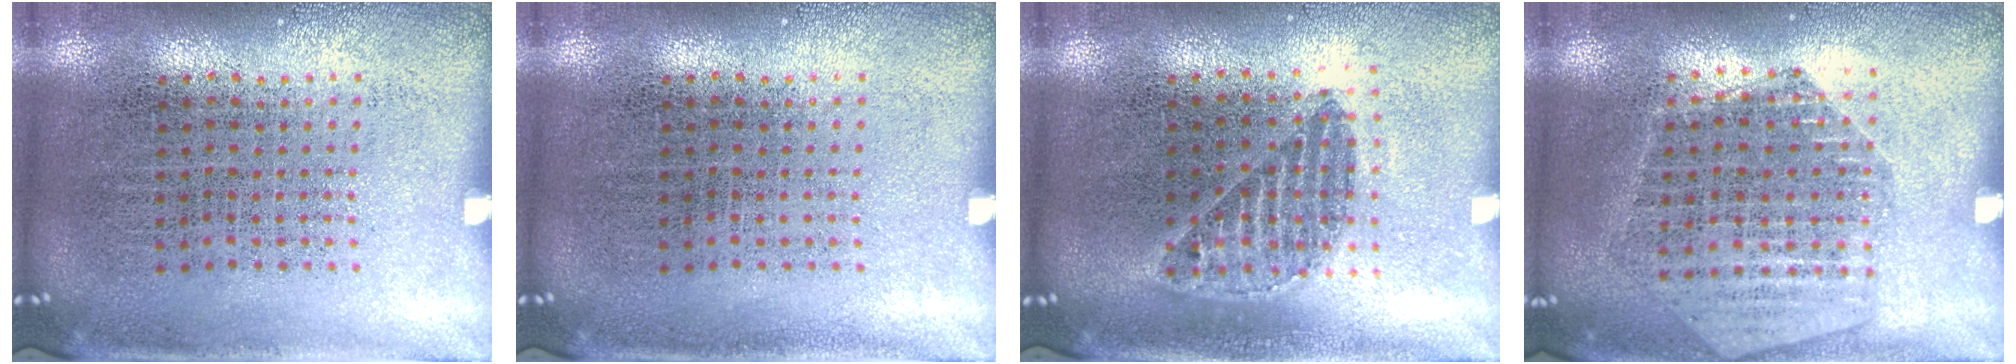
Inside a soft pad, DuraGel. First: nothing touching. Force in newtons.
{"total": 0.0}
{"total": 1.2, "press": 1.0, "slide": 0.5}
{"total": 1.6, "press": 1.6, "slide": 0.2}